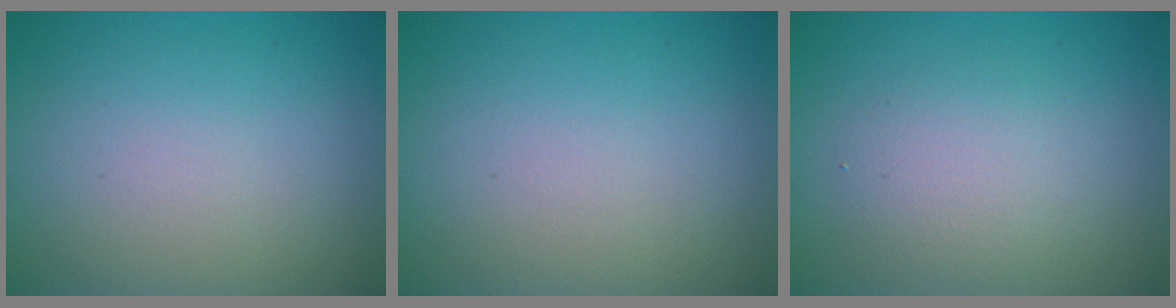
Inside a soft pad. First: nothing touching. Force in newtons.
{"total": 0.0}
{"total": 2.6, "press": 2.6, "slide": 0.2}